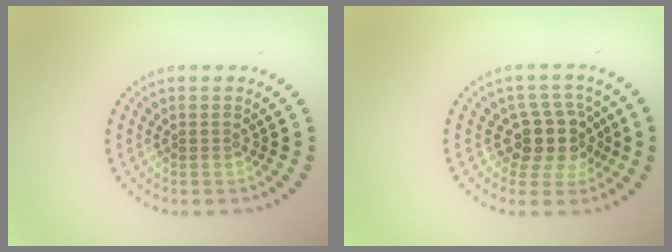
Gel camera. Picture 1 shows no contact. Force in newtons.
{"total": 3.9, "press": 3.2, "slide": 2.3}